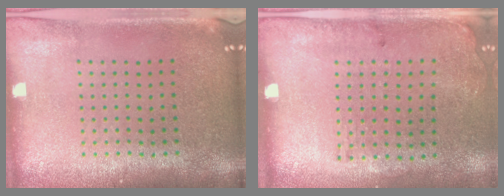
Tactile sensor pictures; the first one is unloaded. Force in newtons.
{"total": 1.8, "press": 1.2, "slide": 1.3}